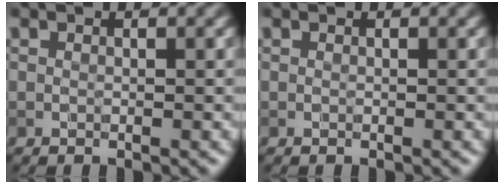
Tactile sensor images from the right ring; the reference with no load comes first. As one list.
[{"total": 0.0}]